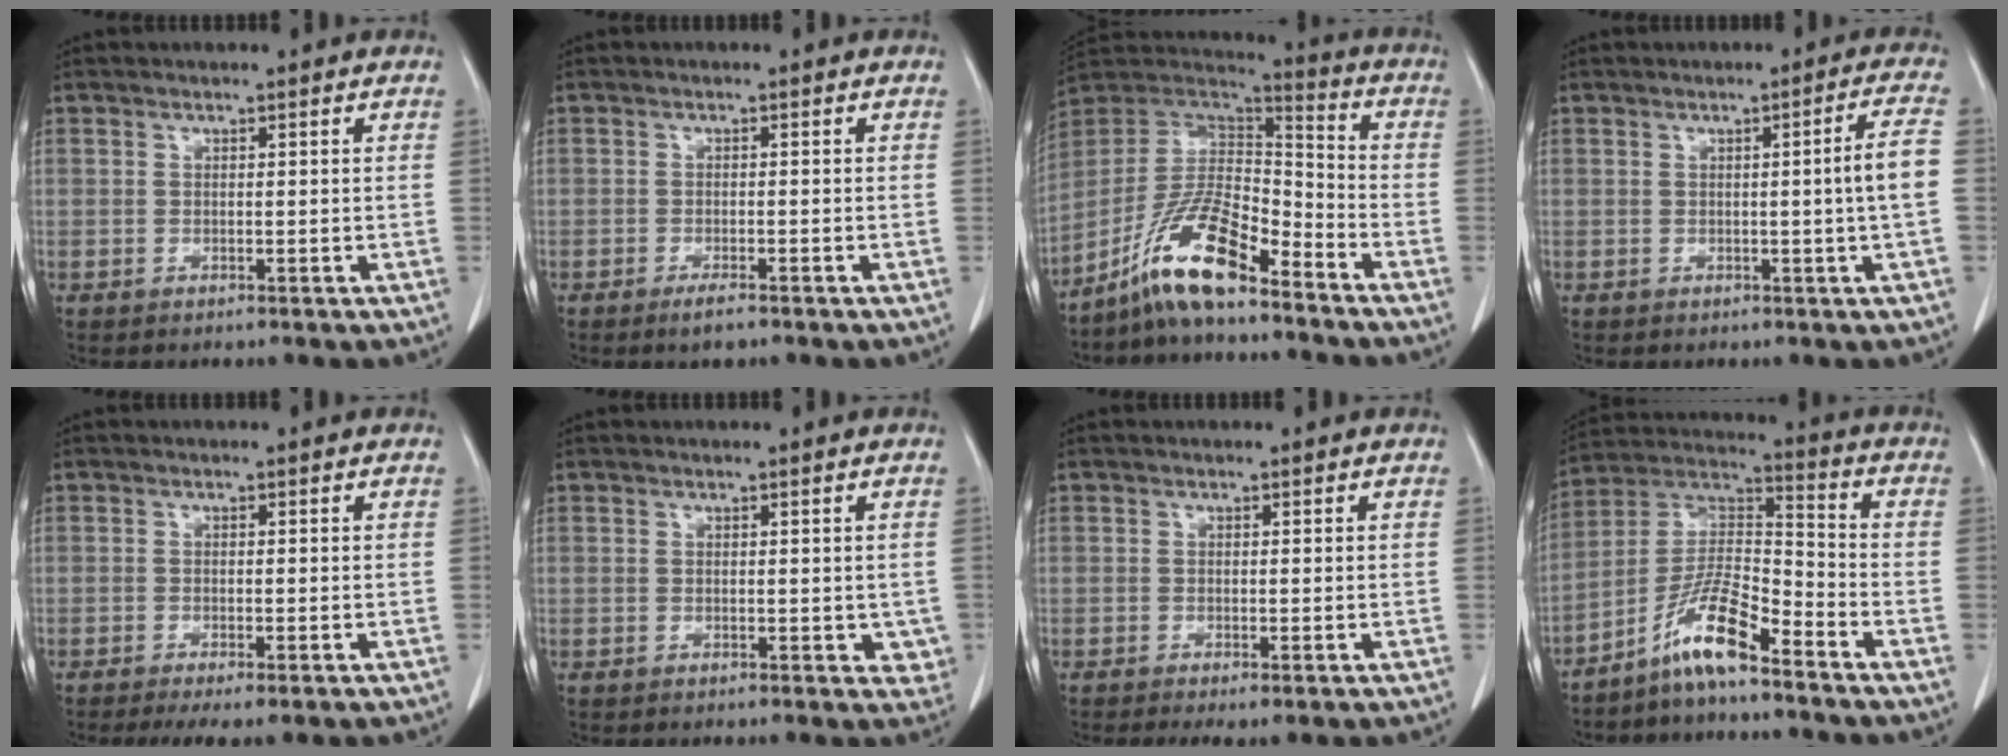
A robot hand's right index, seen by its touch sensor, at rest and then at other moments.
{"total": 2.3, "force": [-1.7, 0.4, 1.5], "torque": [-0.030, -0.004, -0.028]}
{"total": 13.1, "force": [-9.4, 2.7, 8.8], "torque": [-0.175, 0.017, -0.173]}
{"total": 4.8, "force": [-0.4, -1.1, 4.6], "torque": [-0.062, 0.000, -0.005]}
{"total": 5.7, "force": [-4.4, 1.0, 3.5], "torque": [-0.046, -0.013, -0.063]}
{"total": 3.2, "force": [-0.3, 1.8, 2.5], "torque": [-0.008, -0.003, -0.003]}
{"total": 3.2, "force": [-2.3, 0.8, 2.1], "torque": [-0.032, -0.010, -0.033]}
{"total": 10.2, "force": [-7.3, 1.0, 7.0], "torque": [-0.148, 0.008, -0.142]}